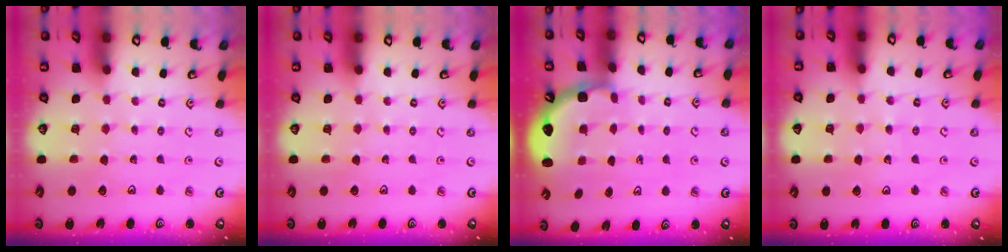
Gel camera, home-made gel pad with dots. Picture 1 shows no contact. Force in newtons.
{"total": 0.0}
{"total": 2.5, "press": 2.1, "slide": 1.3}
{"total": 4.2, "press": 4.2, "slide": 0.5}